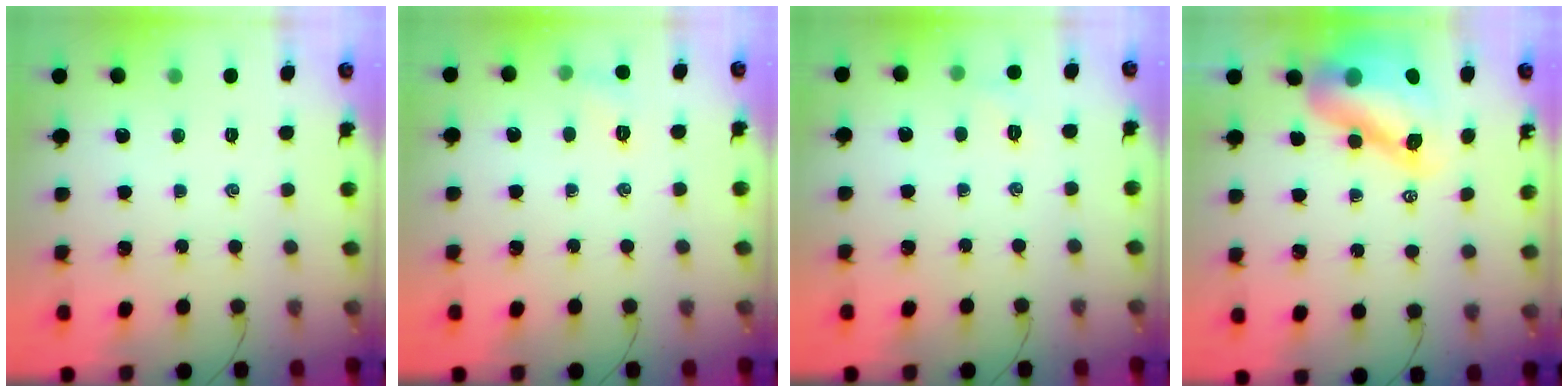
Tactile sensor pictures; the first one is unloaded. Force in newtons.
{"total": 5.5, "press": 5.3, "slide": 1.5}
{"total": 4.8, "press": 4.6, "slide": 1.0}
{"total": 14.2, "press": 13.7, "slide": 3.9}